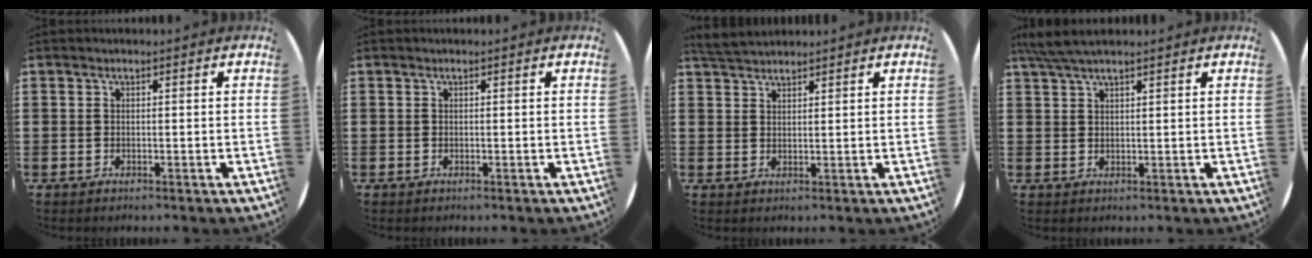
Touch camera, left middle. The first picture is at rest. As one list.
[{"total": 0.0}, {"total": 3.2, "force": [3.0, 0.6, 0.8], "torque": [-0.023, -0.002, 0.058]}, {"total": 3.4, "force": [2.8, 0.4, 1.8], "torque": [-0.042, 0.002, 0.052]}]